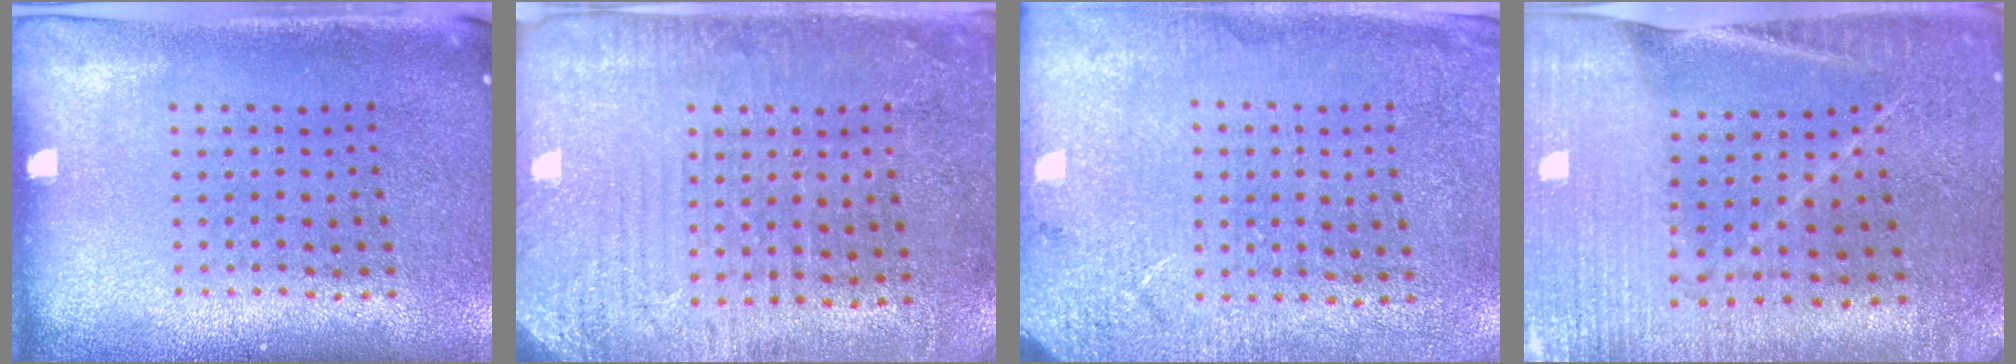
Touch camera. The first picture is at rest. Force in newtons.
{"total": 2.9, "press": 2.7, "slide": 0.9}
{"total": 2.6, "press": 2.5, "slide": 0.7}
{"total": 1.7, "press": 1.7, "slide": 0.1}